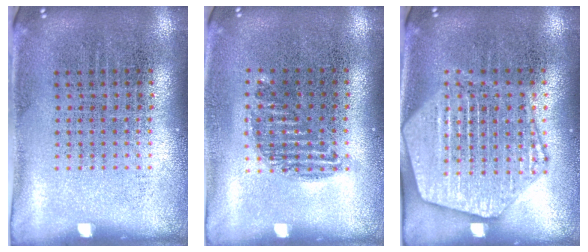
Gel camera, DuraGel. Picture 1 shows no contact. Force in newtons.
{"total": 0.9, "press": 0.8, "slide": 0.4}
{"total": 3.9, "press": 3.9, "slide": 0.5}